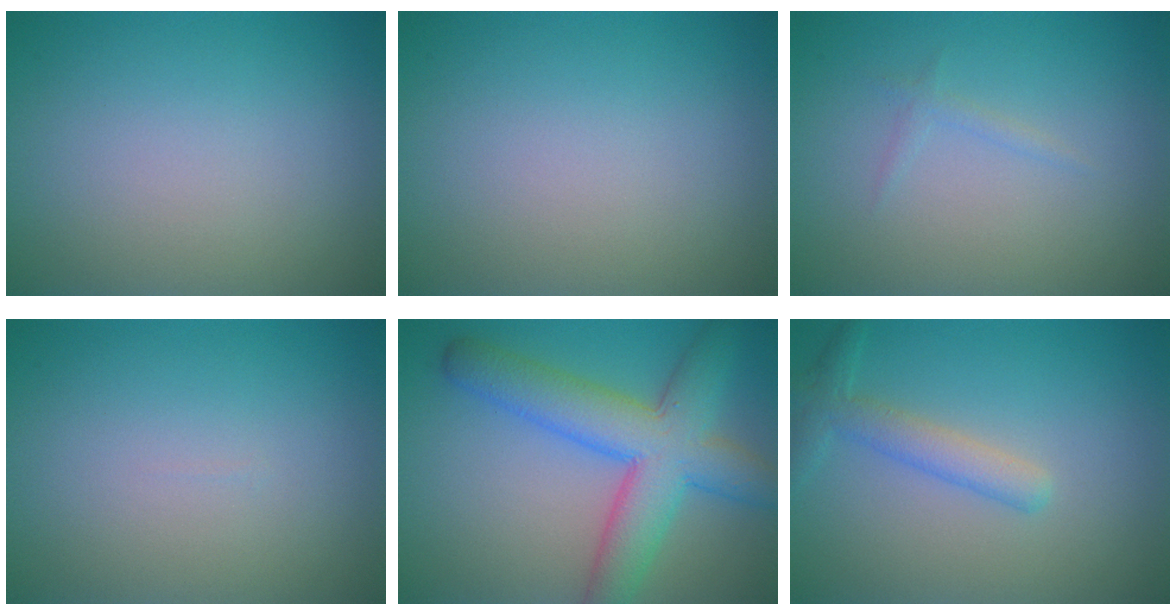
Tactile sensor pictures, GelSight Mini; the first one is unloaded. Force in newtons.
{"total": 0.0}
{"total": 0.7, "press": 0.7, "slide": 0.1}
{"total": 0.0}
{"total": 8.1, "press": 8.1, "slide": 0.1}
{"total": 2.6, "press": 2.6, "slide": 0.1}